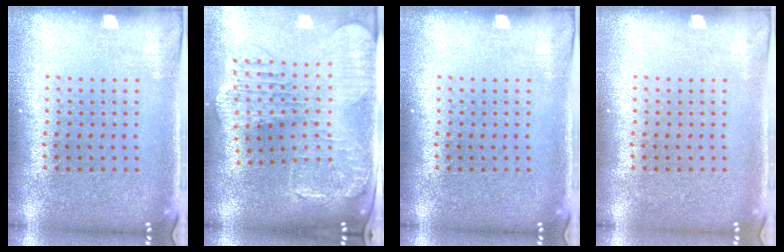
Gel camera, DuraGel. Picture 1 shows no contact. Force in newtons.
{"total": 2.5, "press": 2.2, "slide": 1.2}
{"total": 0.0}
{"total": 0.0}